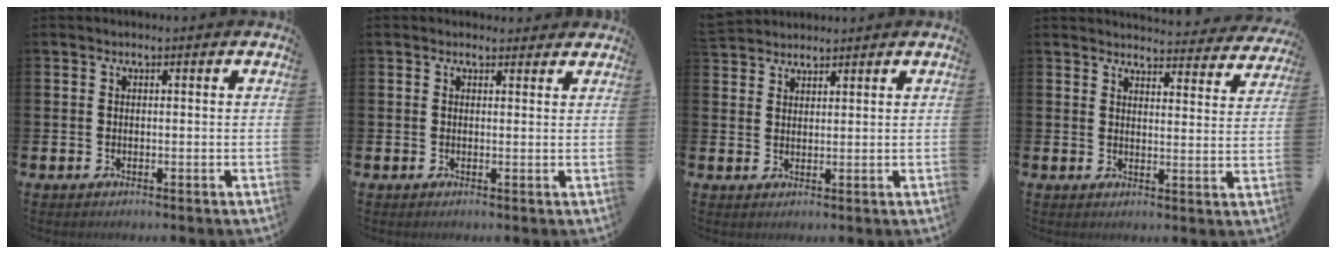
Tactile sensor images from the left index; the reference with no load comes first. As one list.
[{"total": 1.0, "force": [0.8, 0.6, 0.0], "torque": [0.008, 0.002, 0.012]}, {"total": 2.8, "force": [2.7, 0.6, -0.4], "torque": [0.003, -0.009, 0.052]}, {"total": 3.9, "force": [3.8, 0.3, 0.1], "torque": [-0.005, -0.032, 0.065]}]